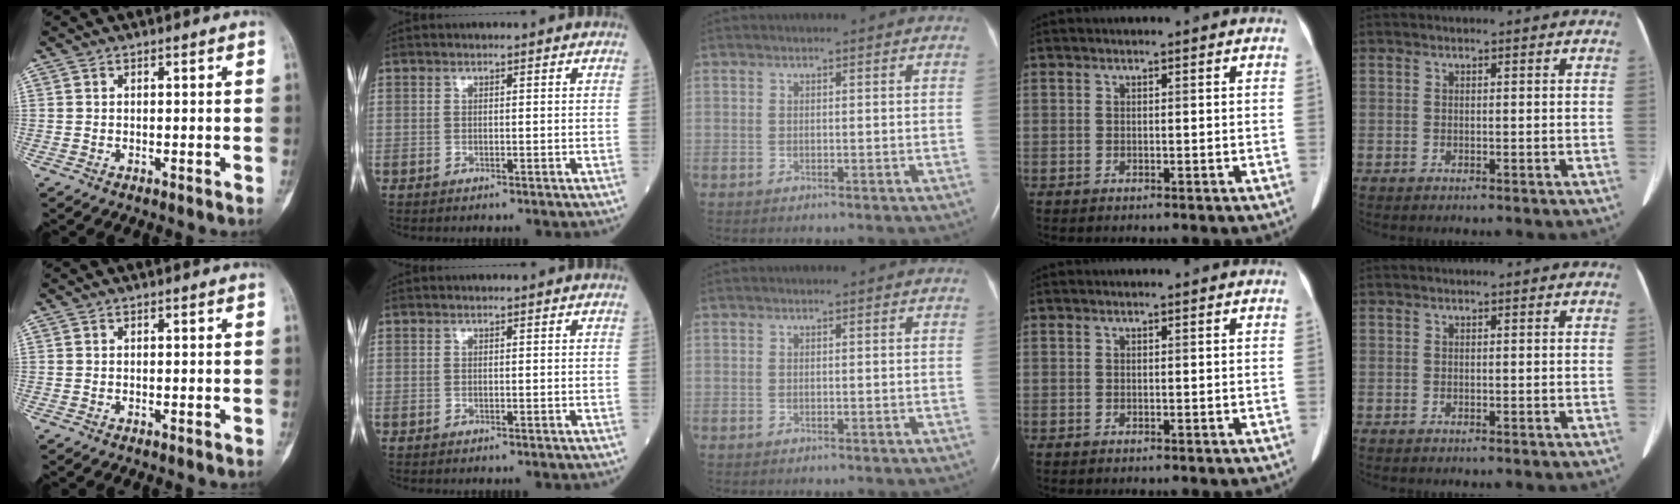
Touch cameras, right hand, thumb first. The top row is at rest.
{}